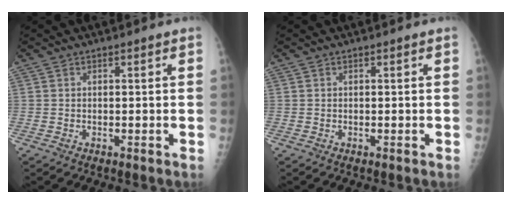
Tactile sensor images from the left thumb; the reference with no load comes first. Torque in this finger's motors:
{"motor_torque": [-0.11, 0.11, 0.00, 0.00, 0.00]}